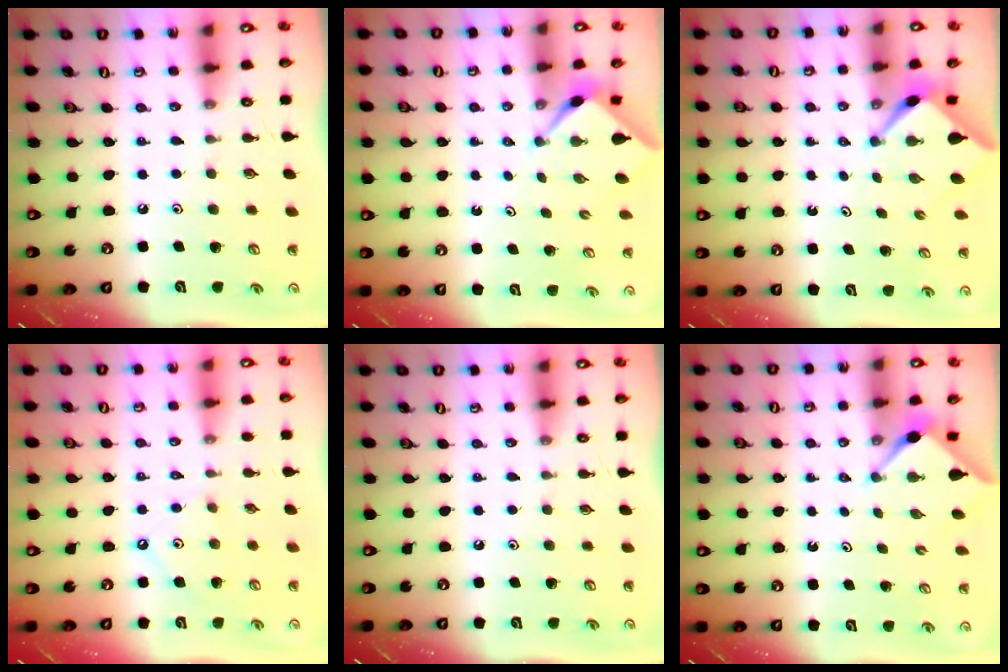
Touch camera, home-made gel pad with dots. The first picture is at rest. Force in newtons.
{"total": 2.4, "press": 2.4, "slide": 0.1}
{"total": 2.5, "press": 2.4, "slide": 0.4}
{"total": 2.1, "press": 2.1, "slide": 0.4}
{"total": 0.0}
{"total": 3.0, "press": 2.9, "slide": 0.3}